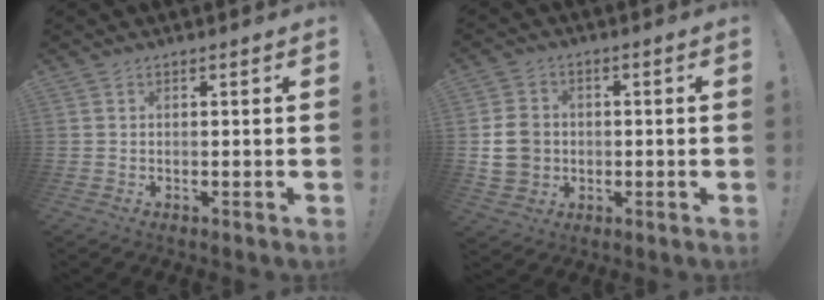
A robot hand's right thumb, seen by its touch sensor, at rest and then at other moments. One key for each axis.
{"total": 9.1, "fx": -0.4, "fy": 8.1, "fz": 4.2, "tx": -0.065, "ty": 0.011, "tz": -0.003}